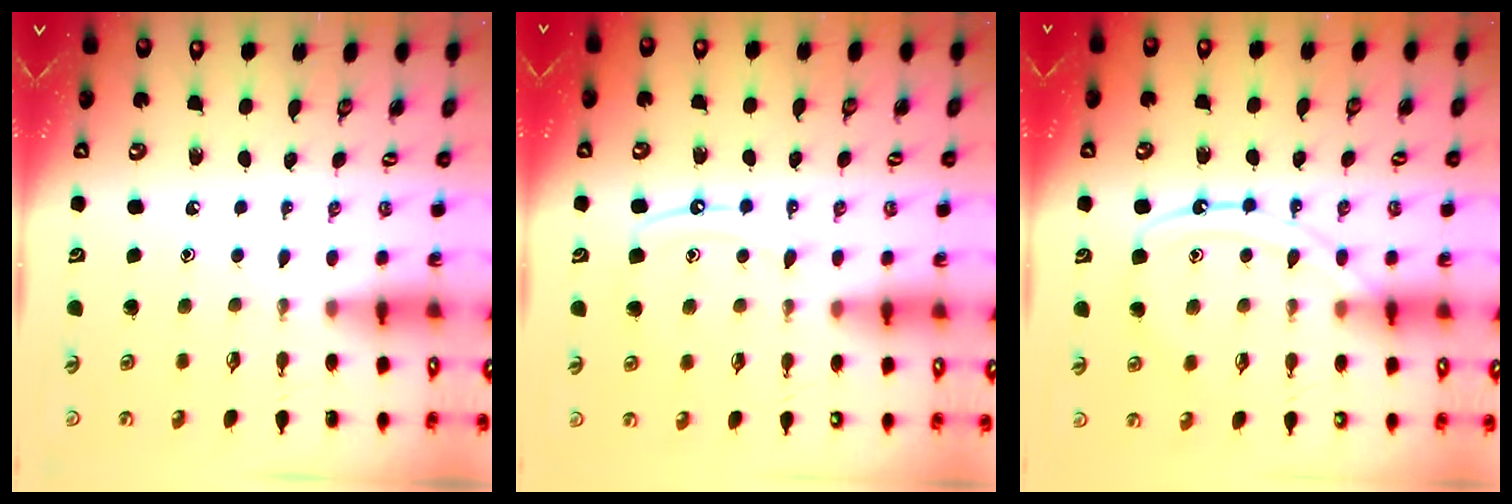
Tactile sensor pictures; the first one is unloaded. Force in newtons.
{"total": 9.9, "press": 9.9, "slide": 0.9}
{"total": 13.7, "press": 13.6, "slide": 1.3}